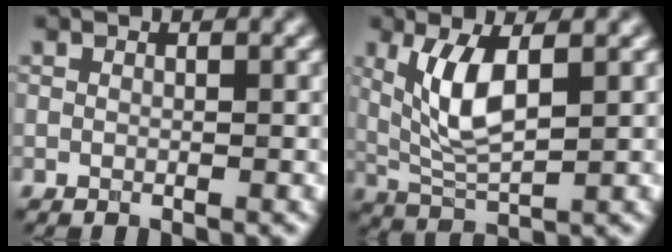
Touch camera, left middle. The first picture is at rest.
{"total": 4.7, "force": [1.3, 1.6, 4.3], "torque": [-0.103, -0.005, 0.043]}